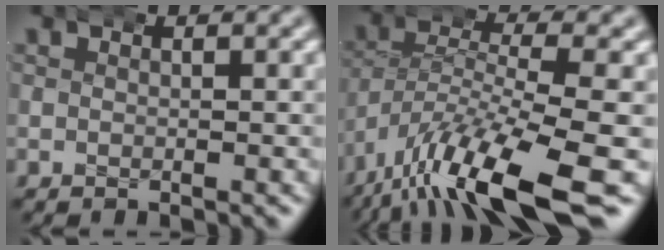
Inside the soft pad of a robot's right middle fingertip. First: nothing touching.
{"total": 8.5, "force": [-4.3, 3.3, 6.5], "torque": [-0.139, -0.022, -0.059]}